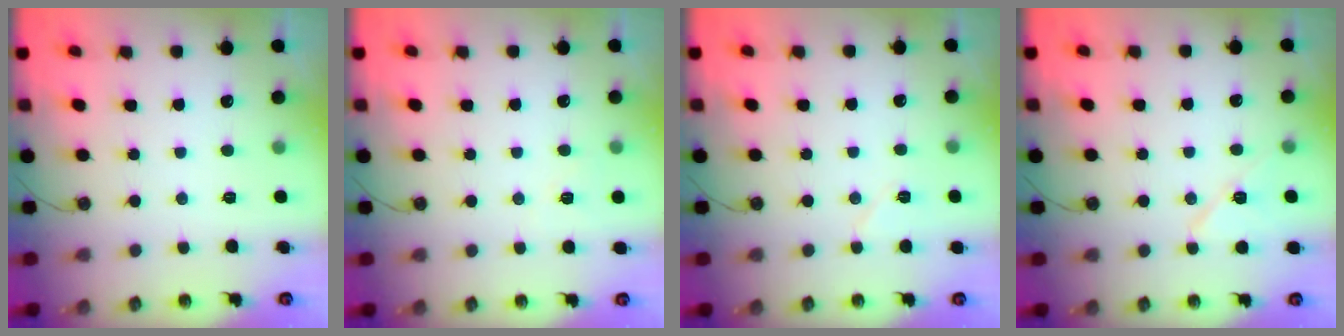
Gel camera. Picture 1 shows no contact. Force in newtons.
{"total": 5.0, "press": 4.5, "slide": 2.2}
{"total": 5.7, "press": 5.1, "slide": 2.7}
{"total": 8.8, "press": 8.7, "slide": 1.7}